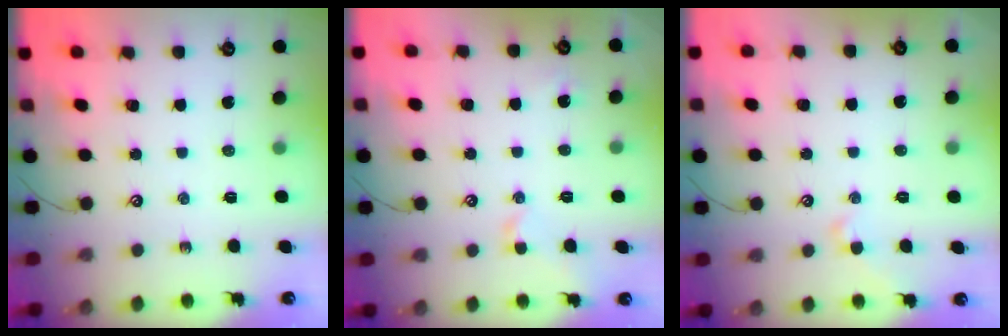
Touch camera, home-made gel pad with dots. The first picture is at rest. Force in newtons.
{"total": 1.3, "press": 1.2, "slide": 0.4}
{"total": 1.1, "press": 1.0, "slide": 0.4}